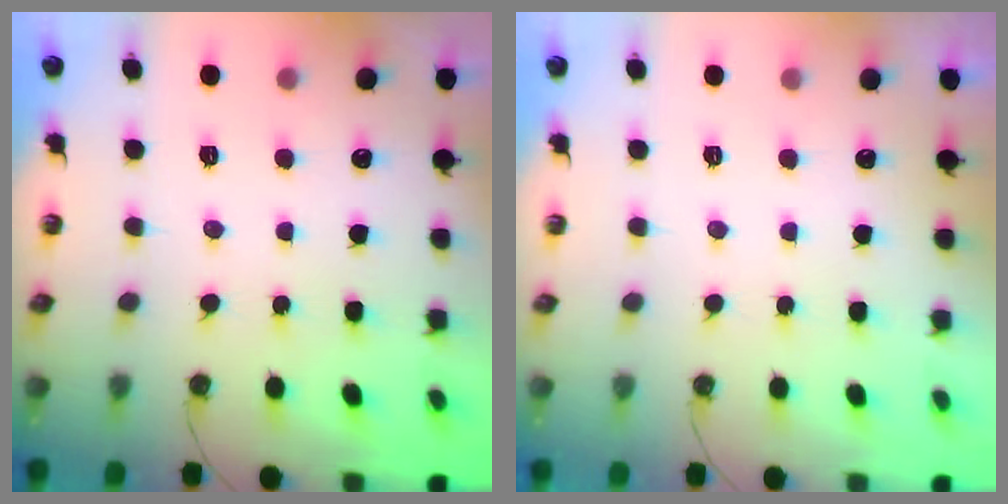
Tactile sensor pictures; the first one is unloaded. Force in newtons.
{"total": 0.0}